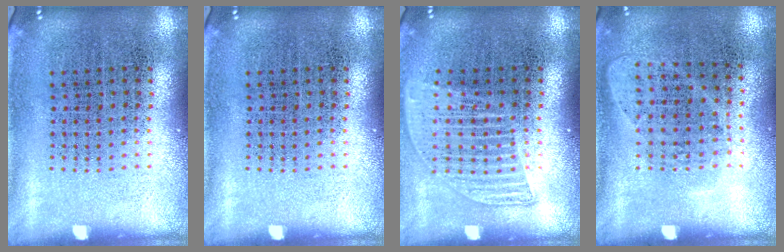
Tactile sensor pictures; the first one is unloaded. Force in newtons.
{"total": 0.0}
{"total": 1.2, "press": 1.1, "slide": 0.5}
{"total": 1.0, "press": 0.9, "slide": 0.4}